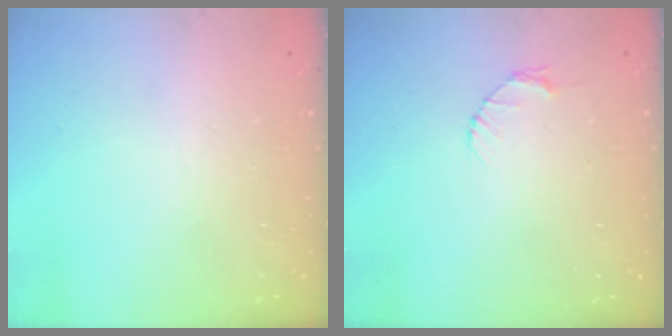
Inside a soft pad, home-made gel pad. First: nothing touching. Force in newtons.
{"total": 2.6, "press": 2.6, "slide": 0.3}